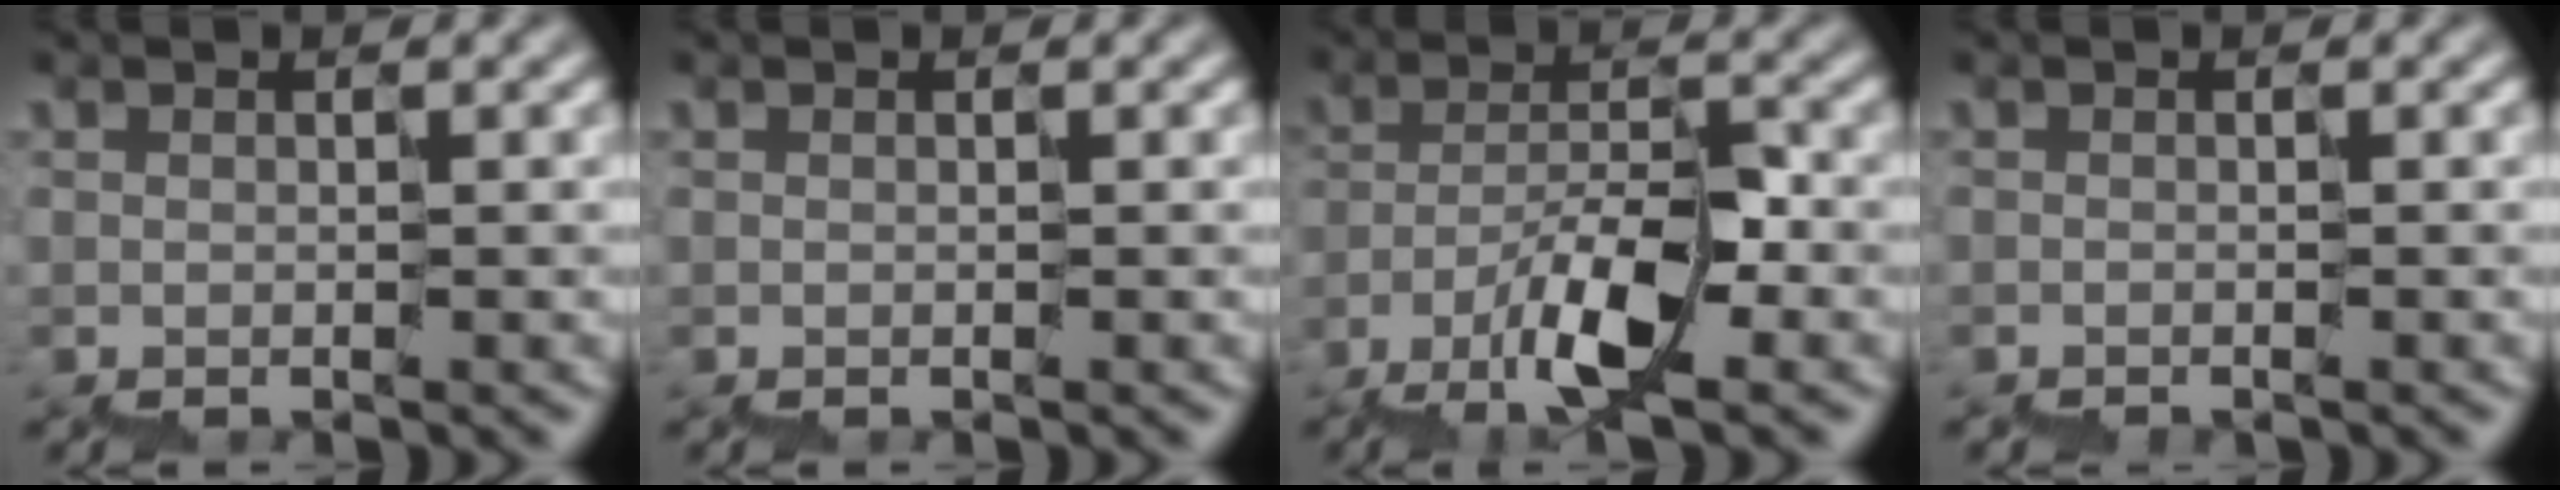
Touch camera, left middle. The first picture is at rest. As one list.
[{"total": 0.0}, {"total": 5.7, "force": [-3.8, 1.4, 4.1], "torque": [-0.072, 0.012, -0.074]}, {"total": 0.7, "force": [-0.6, -0.1, -0.3], "torque": [0.003, -0.005, -0.016]}]